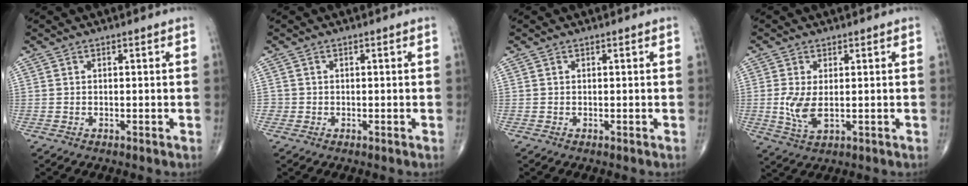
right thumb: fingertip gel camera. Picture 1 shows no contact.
{"total": 1.0, "force": [-0.3, 1.0, 0.0], "torque": [0.006, 0.006, -0.007]}
{"total": 0.0}
{"total": 5.8, "force": [-0.2, 2.9, 5.0], "torque": [-0.112, -0.013, 0.003]}